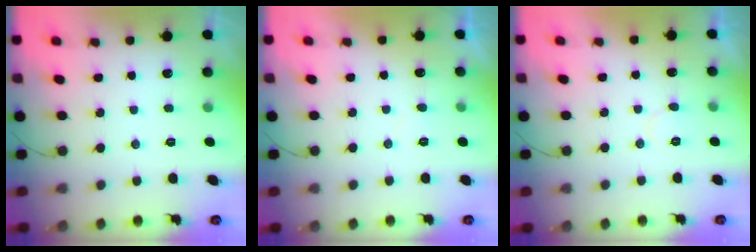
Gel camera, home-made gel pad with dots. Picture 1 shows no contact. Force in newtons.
{"total": 3.3, "press": 3.3, "slide": 0.2}
{"total": 3.8, "press": 3.8, "slide": 0.3}